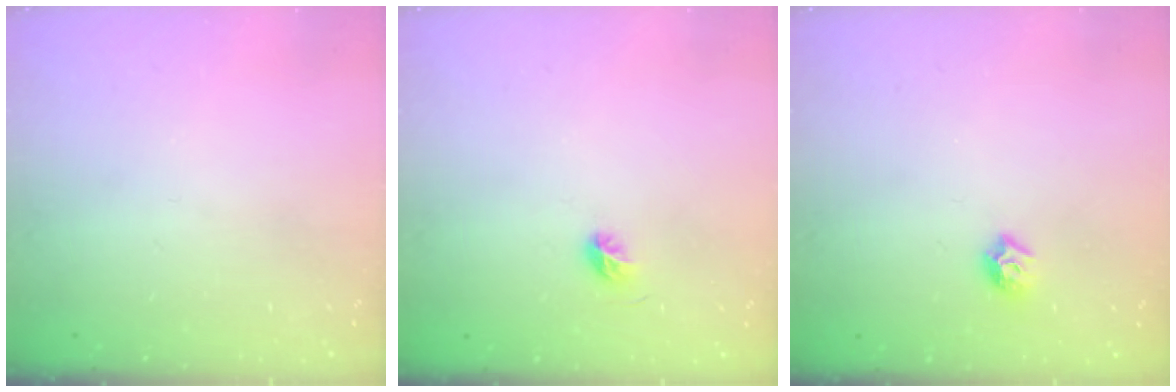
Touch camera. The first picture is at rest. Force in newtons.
{"total": 5.3, "press": 5.2, "slide": 1.0}
{"total": 6.7, "press": 6.6, "slide": 0.9}